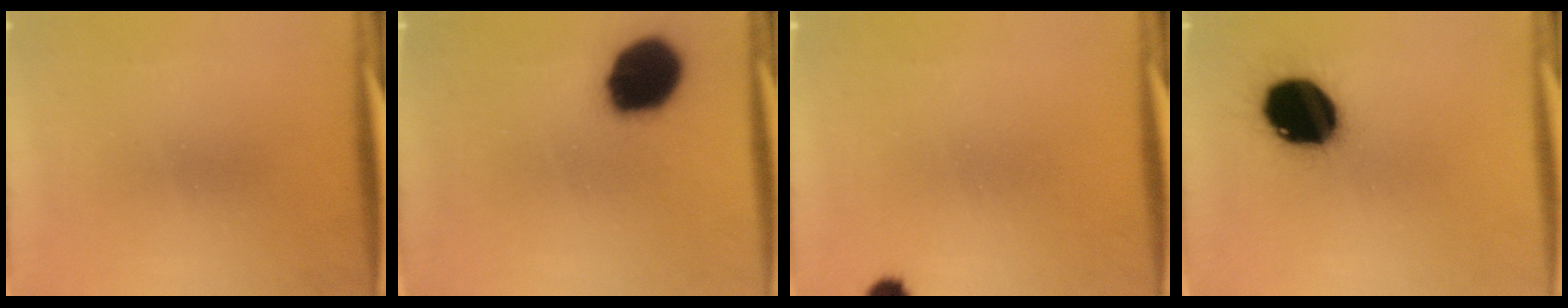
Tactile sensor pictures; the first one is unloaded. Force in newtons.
{"total": 17.3}
{"total": 2.3}
{"total": 19.8}